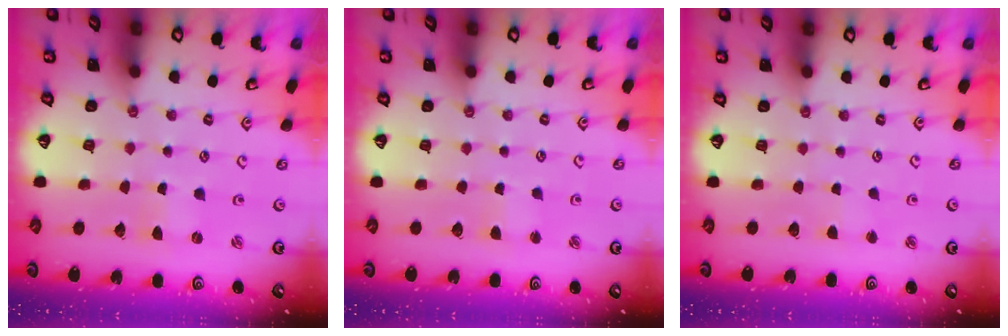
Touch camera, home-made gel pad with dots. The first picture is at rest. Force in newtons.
{"total": 2.2, "press": 2.2, "slide": 0.3}
{"total": 2.2, "press": 2.2, "slide": 0.3}